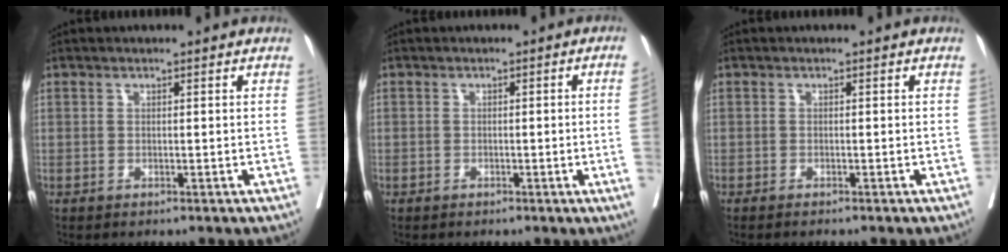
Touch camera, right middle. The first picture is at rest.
{"total": 2.8, "force": [-0.7, -0.5, 2.6], "torque": [-0.034, 0.003, -0.009]}
{"total": 0.9, "force": [-0.8, 0.1, 0.4], "torque": [-0.008, -0.002, -0.011]}